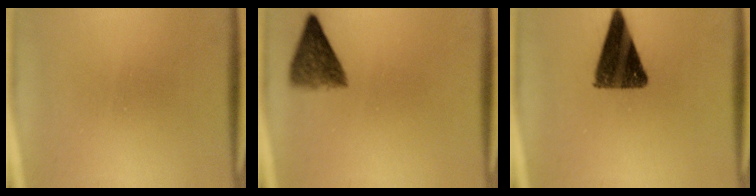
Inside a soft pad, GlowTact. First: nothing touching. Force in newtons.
{"total": 5.9}
{"total": 12.1}